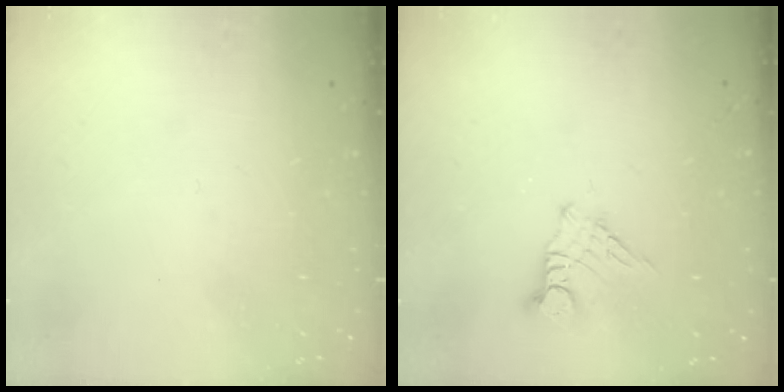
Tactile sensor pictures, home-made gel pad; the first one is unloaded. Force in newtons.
{"total": 5.1, "press": 5.1, "slide": 0.3}